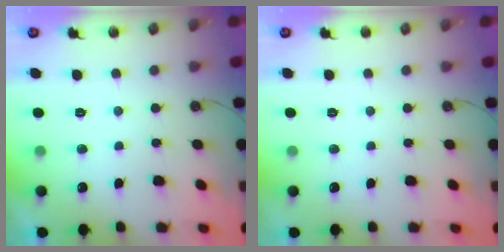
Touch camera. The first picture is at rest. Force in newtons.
{"total": 0.0}